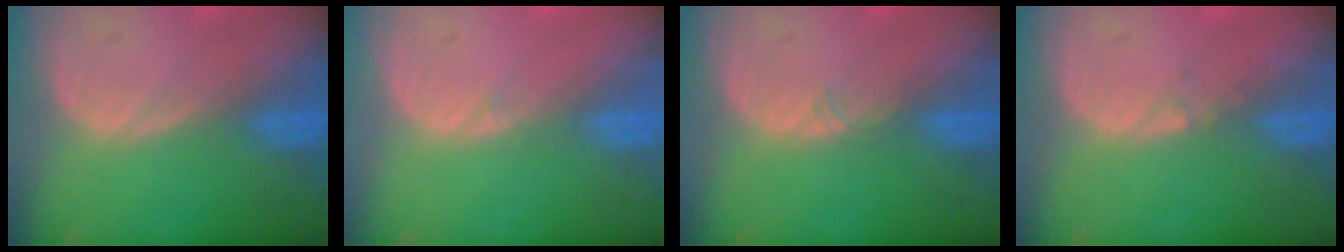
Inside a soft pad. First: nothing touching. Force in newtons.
{"total": 0.6, "press": 0.2, "slide": 0.5}
{"total": 0.9, "press": 0.8, "slide": 0.2}
{"total": 0.6, "press": 0.5, "slide": 0.4}